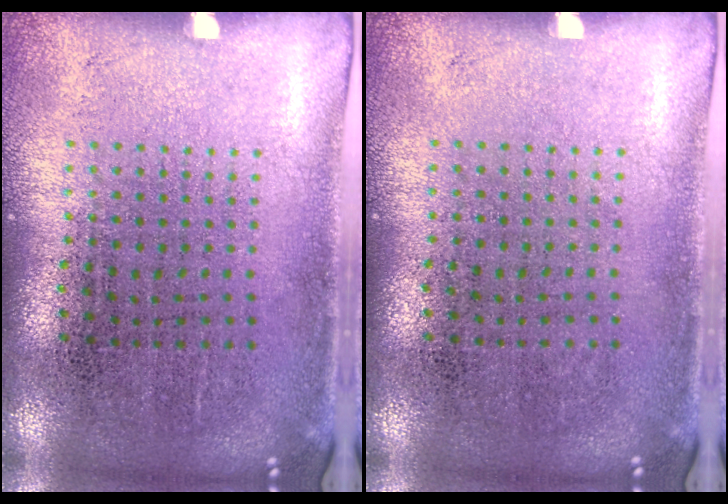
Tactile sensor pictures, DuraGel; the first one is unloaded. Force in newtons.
{"total": 0.0}